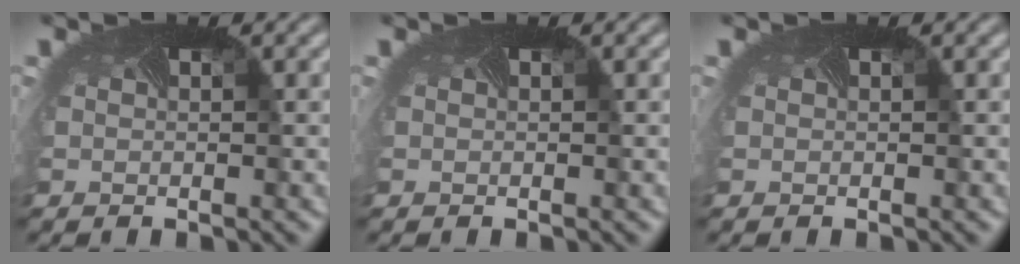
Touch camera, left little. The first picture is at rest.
{"total": 0.0}
{"total": 0.0}